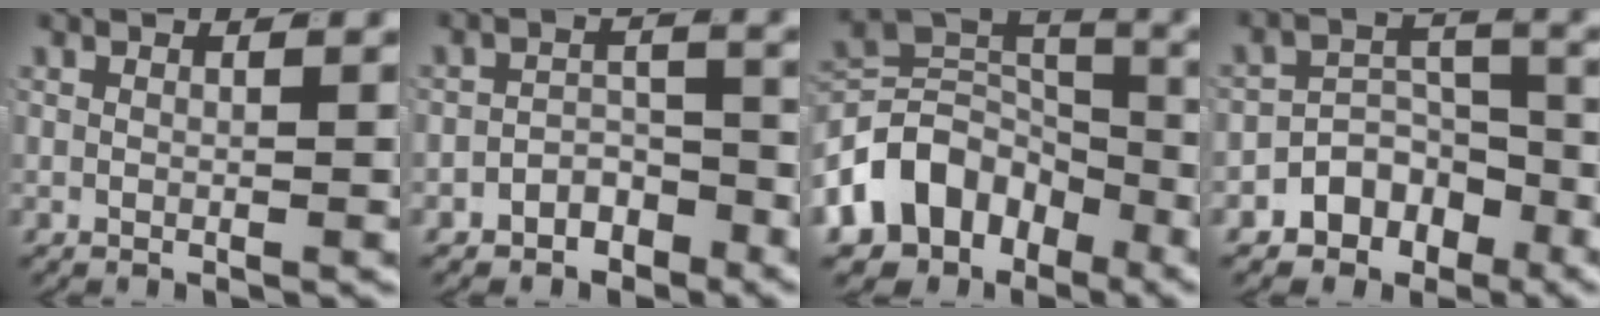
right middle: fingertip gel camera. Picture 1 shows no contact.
{"total": 3.6, "force": [-3.0, 1.8, 0.7], "torque": [0.005, -0.001, -0.056]}
{"total": 14.2, "force": [-4.1, 11.2, 7.7], "torque": [-0.138, -0.028, -0.067]}
{"total": 8.1, "force": [-4.9, 5.9, 2.5], "torque": [-0.024, -0.008, -0.092]}